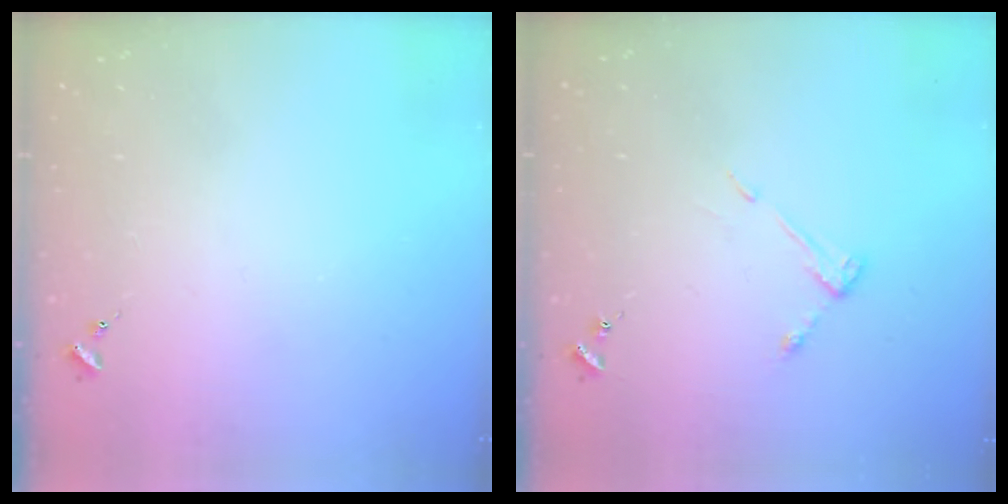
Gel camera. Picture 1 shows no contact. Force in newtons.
{"total": 5.0, "press": 4.9, "slide": 0.4}